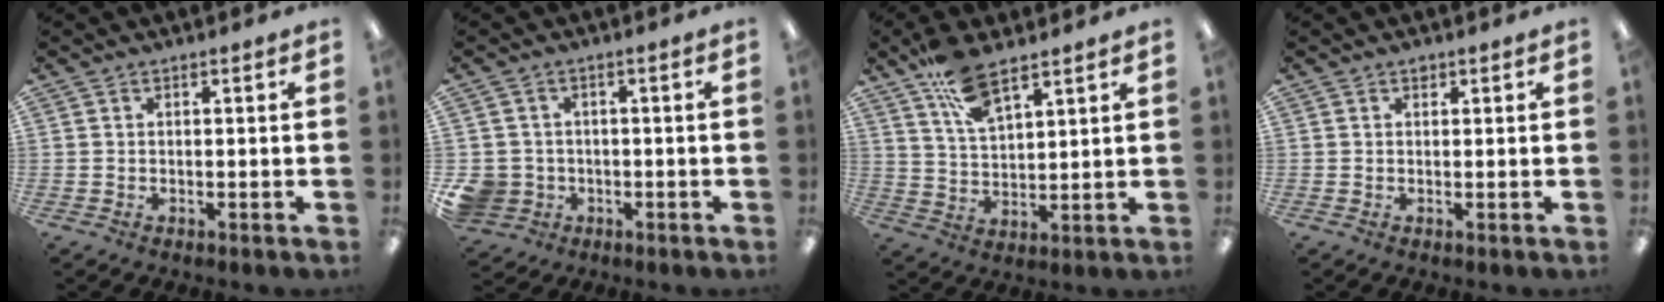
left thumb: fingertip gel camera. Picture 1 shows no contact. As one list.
[{"total": 5.3, "force": [-1.2, 5.0, 1.2], "torque": [-0.040, 0.007, -0.022]}, {"total": 10.4, "force": [7.5, 4.0, 6.0], "torque": [-0.119, -0.027, 0.138]}, {"total": 0.9, "force": [0.6, 0.6, 0.3], "torque": [0.002, -0.002, 0.010]}]